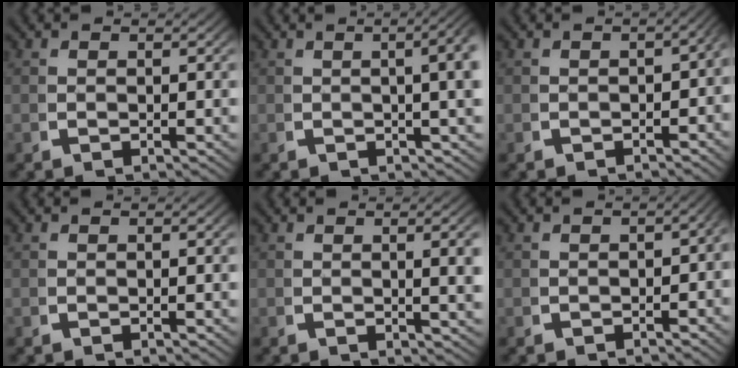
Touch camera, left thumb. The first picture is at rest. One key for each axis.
{"total": 7.8, "fx": 2.5, "fy": 3.7, "fz": 6.4, "tx": -0.048, "ty": 0.038, "tz": 0.013}
{"total": 2.5, "fx": -1.0, "fy": 1.4, "fz": 1.8, "tx": -0.017, "ty": 0.005, "tz": -0.015}
{"total": 0.0}
{"total": 3.2, "fx": 0.5, "fy": 0.9, "fz": 3.0, "tx": -0.032, "ty": -0.003, "tz": 0.008}
{"total": 1.7, "fx": -1.0, "fy": 0.9, "fz": 1.0, "tx": -0.010, "ty": 0.001, "tz": -0.015}